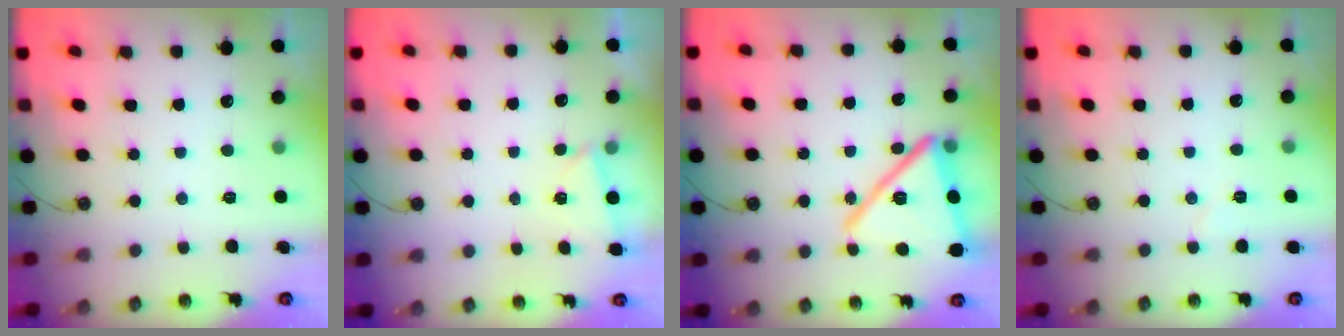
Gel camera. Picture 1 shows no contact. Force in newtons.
{"total": 0.6, "press": 0.0, "slide": 0.6}
{"total": 21.0, "press": 20.8, "slide": 2.3}
{"total": 3.4, "press": 3.0, "slide": 1.6}